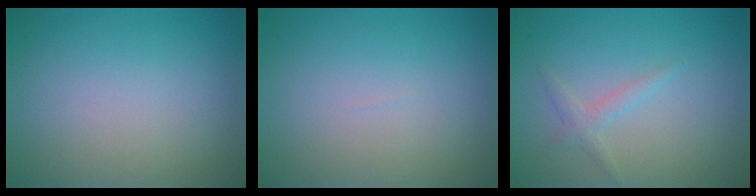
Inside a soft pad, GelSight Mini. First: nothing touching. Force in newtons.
{"total": 0.0}
{"total": 1.3, "press": 1.3, "slide": 0.0}